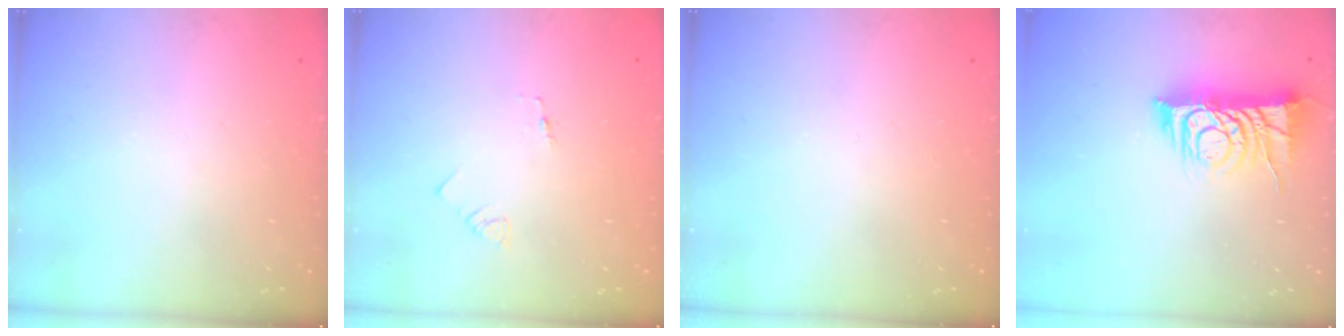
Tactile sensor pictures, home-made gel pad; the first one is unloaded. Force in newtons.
{"total": 1.4, "press": 1.3, "slide": 0.1}
{"total": 0.0}
{"total": 9.6, "press": 9.6, "slide": 0.7}